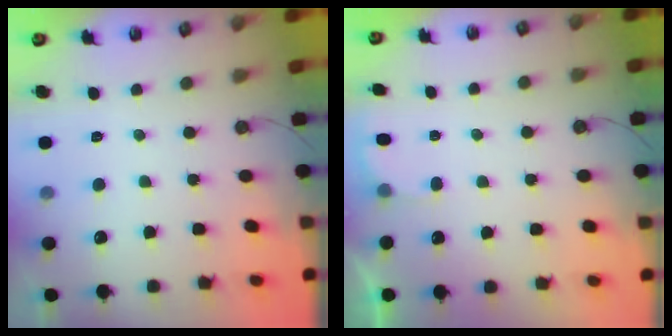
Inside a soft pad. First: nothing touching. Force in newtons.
{"total": 3.0, "press": 2.9, "slide": 0.8}